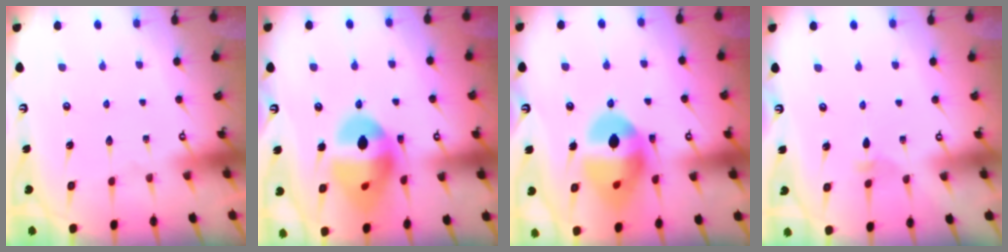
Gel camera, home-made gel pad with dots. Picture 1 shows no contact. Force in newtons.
{"total": 17.3, "press": 17.2, "slide": 1.9}
{"total": 14.8, "press": 14.7, "slide": 1.4}
{"total": 2.2, "press": 2.2, "slide": 0.6}